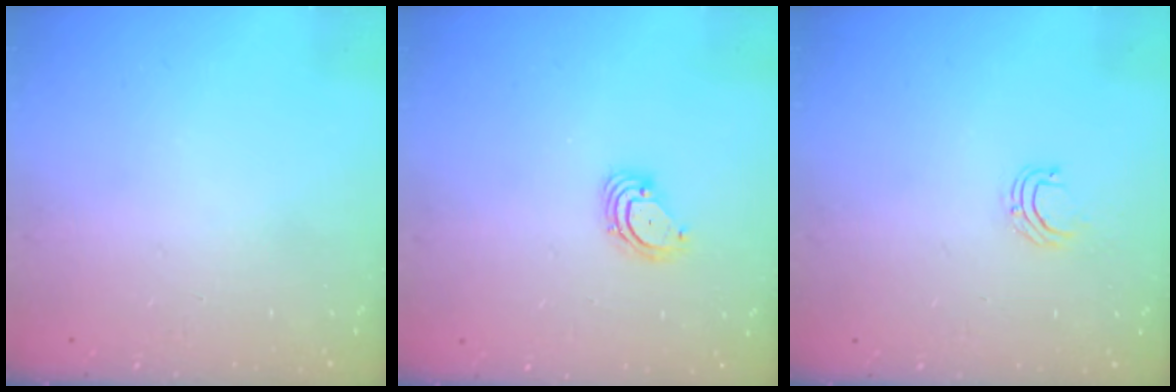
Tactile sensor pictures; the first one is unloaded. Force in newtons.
{"total": 3.6, "press": 3.6, "slide": 0.3}
{"total": 4.1, "press": 4.1, "slide": 0.3}